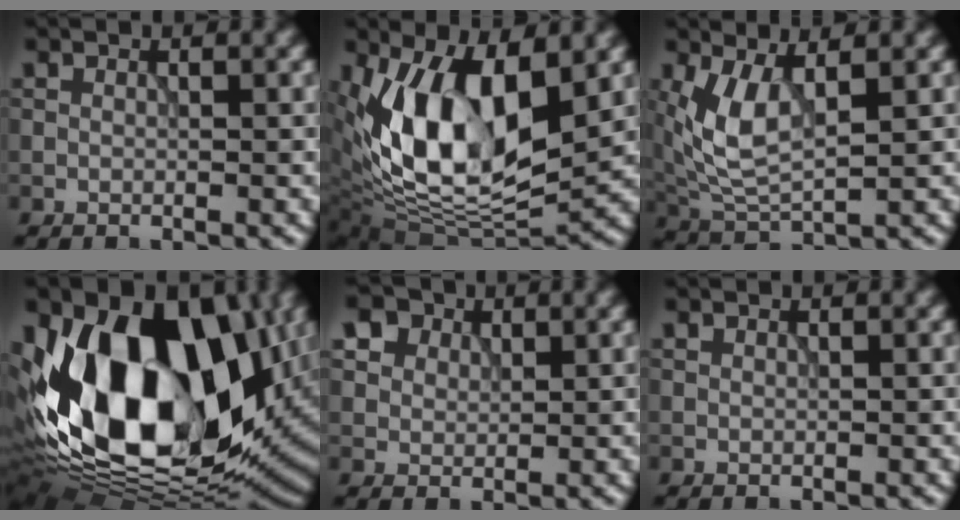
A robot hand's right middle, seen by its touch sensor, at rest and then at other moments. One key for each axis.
{"total": 11.6, "fx": 2.3, "fy": 6.0, "fz": 9.7, "tx": -0.179, "ty": -0.013, "tz": 0.039}
{"total": 5.3, "fx": 1.2, "fy": 2.4, "fz": 4.6, "tx": -0.112, "ty": -0.005, "tz": 0.028}
{"total": 18.7, "fx": 1.5, "fy": 11.9, "fz": 14.3, "tx": -0.260, "ty": -0.009, "tz": 0.006}
{"total": 8.2, "fx": 4.8, "fy": 5.5, "fz": 3.7, "tx": -0.096, "ty": 0.013, "tz": 0.075}
{"total": 0.0}